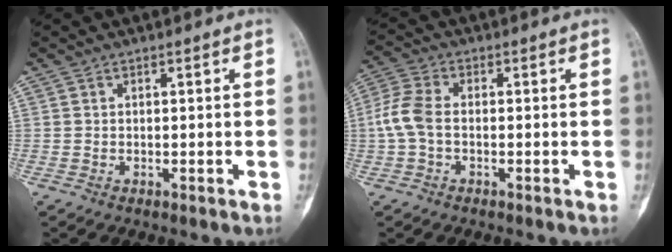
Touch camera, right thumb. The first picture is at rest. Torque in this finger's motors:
{"motor_torque": [0.02, -0.01, 0.44, -0.41, 0.09]}